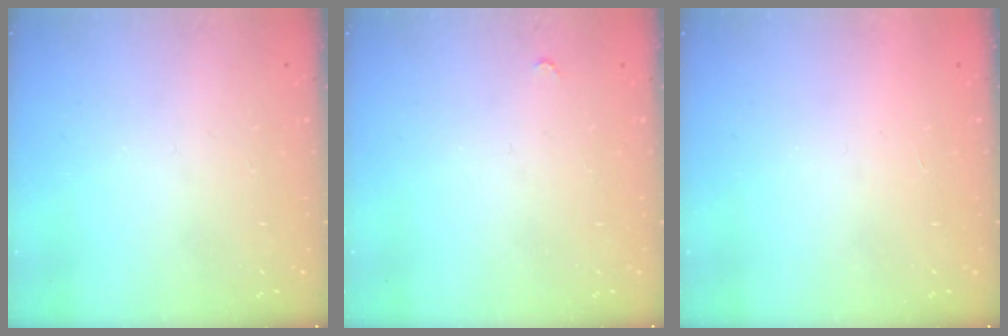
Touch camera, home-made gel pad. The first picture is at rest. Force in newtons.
{"total": 2.8, "press": 2.8, "slide": 0.4}
{"total": 1.7, "press": 1.7, "slide": 0.1}